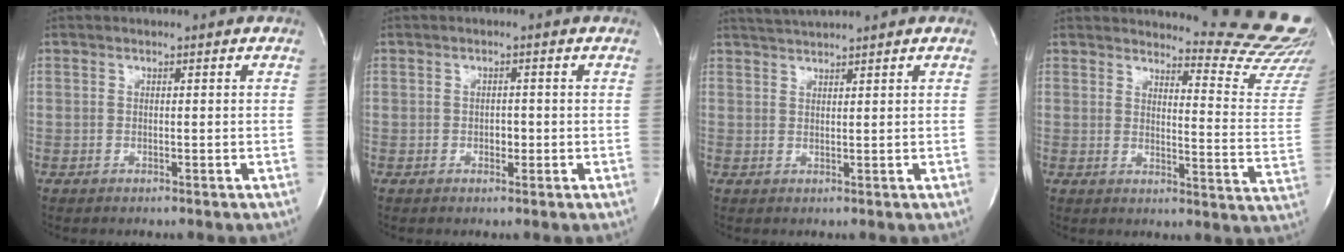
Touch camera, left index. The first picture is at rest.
{"total": 1.5, "force": [-0.6, 0.9, 0.9], "torque": [-0.015, -0.001, -0.010]}
{"total": 2.3, "force": [2.3, -0.1, 0.1], "torque": [-0.008, 0.016, 0.045]}
{"total": 16.9, "force": [16.5, -0.3, 3.3], "torque": [-0.037, -0.159, 0.168]}